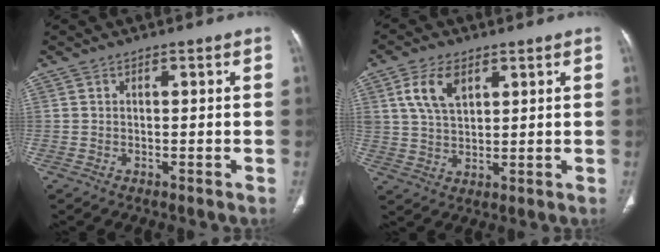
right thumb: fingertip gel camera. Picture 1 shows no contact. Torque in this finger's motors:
{"motor_torque": [0.18, 0.16, 0.81, 0.45, 0.08]}